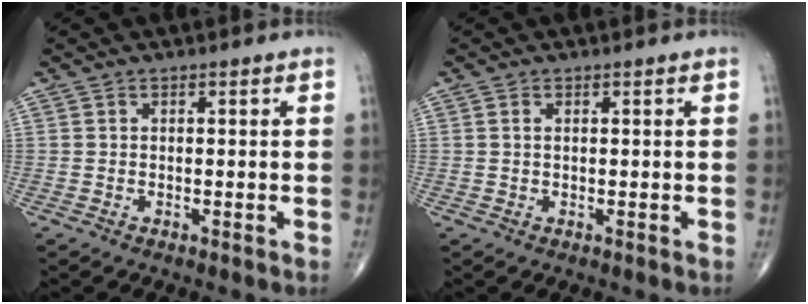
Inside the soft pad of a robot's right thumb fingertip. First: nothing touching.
{"total": 0.7, "force": [0.3, 0.4, 0.6], "torque": [-0.014, 0.004, 0.005]}